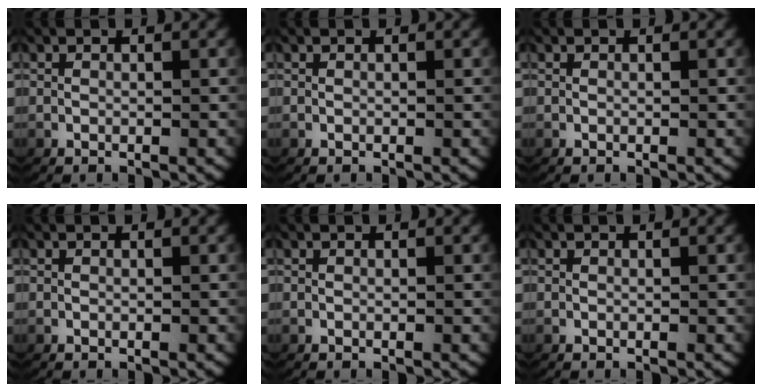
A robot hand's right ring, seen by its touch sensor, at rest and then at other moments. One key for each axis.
{"total": 0.0}
{"total": 0.0}
{"total": 0.0}
{"total": 0.0}
{"total": 0.0}